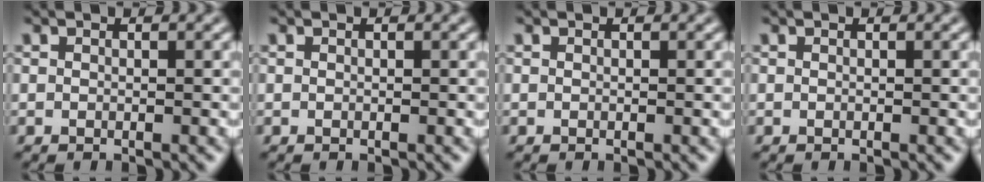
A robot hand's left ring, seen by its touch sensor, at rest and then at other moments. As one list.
[{"total": 0.0}, {"total": 0.0}, {"total": 0.0}]